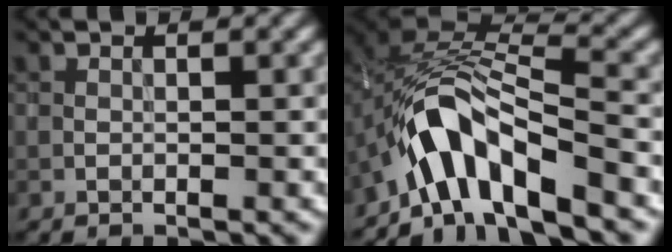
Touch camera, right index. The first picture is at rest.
{"total": 7.5, "force": [-4.7, 2.9, 5.2], "torque": [-0.077, 0.007, -0.090]}